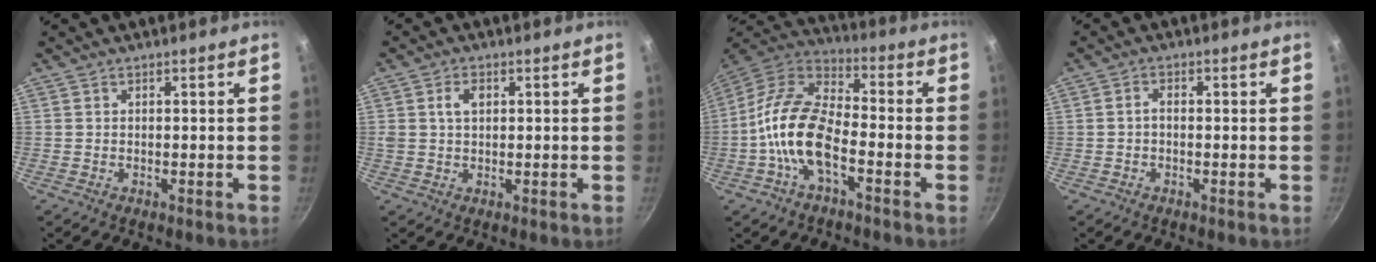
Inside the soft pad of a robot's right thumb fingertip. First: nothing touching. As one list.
[{"total": 3.4, "force": [0.9, 2.2, 2.4], "torque": [-0.032, 0.002, 0.015]}, {"total": 14.1, "force": [-4.6, 6.7, 11.4], "torque": [-0.207, 0.047, -0.107]}, {"total": 1.3, "force": [-0.3, 0.9, 0.9], "torque": [-0.017, 0.010, -0.008]}]